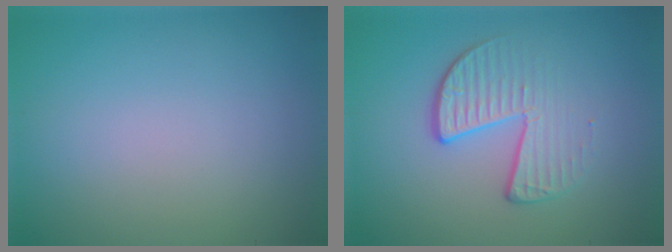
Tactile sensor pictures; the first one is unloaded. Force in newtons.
{"total": 4.1, "press": 2.8, "slide": 2.9}